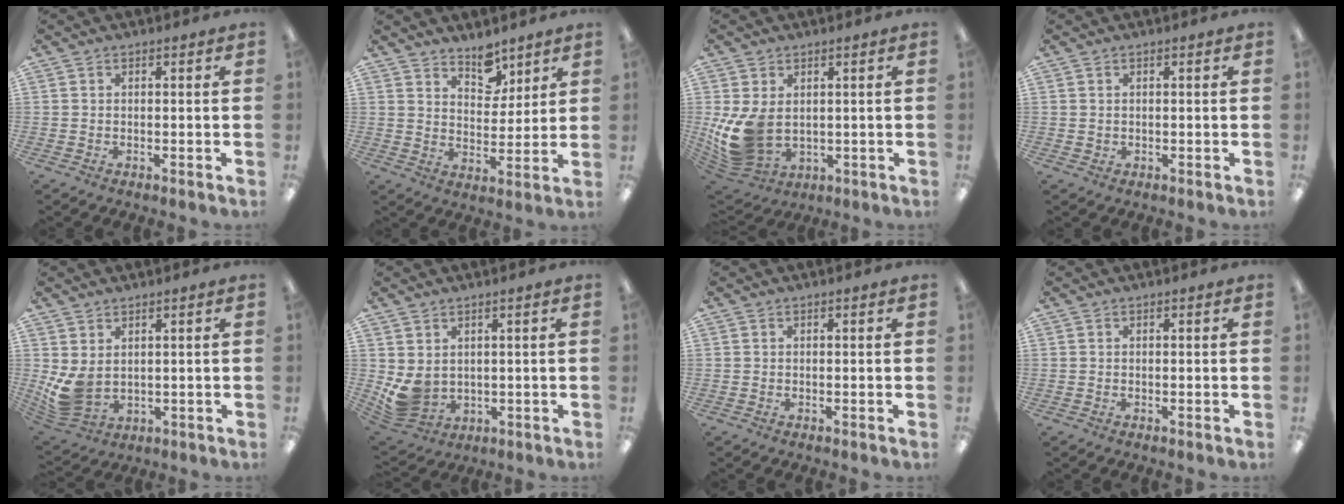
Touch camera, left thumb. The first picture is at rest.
{"total": 7.8, "force": [6.5, 3.8, 1.9], "torque": [-0.012, -0.048, 0.118]}
{"total": 11.6, "force": [0.0, 8.3, 8.1], "torque": [-0.195, -0.004, 0.007]}
{"total": 0.6, "force": [0.3, 0.5, 0.0], "torque": [0.000, 0.003, 0.006]}
{"total": 6.8, "force": [1.9, 4.7, 4.5], "torque": [-0.116, -0.017, 0.039]}
{"total": 6.1, "force": [1.8, 4.8, 3.3], "torque": [-0.092, -0.011, 0.038]}
{"total": 0.0}
{"total": 0.0}